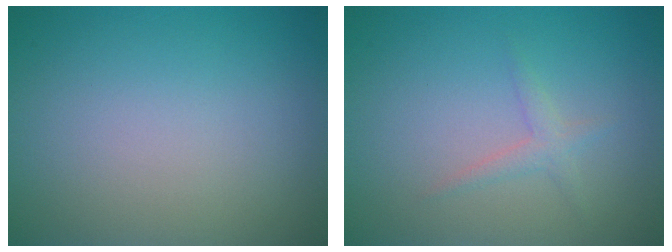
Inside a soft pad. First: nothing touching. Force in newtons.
{"total": 1.3, "press": 1.3, "slide": 0.1}